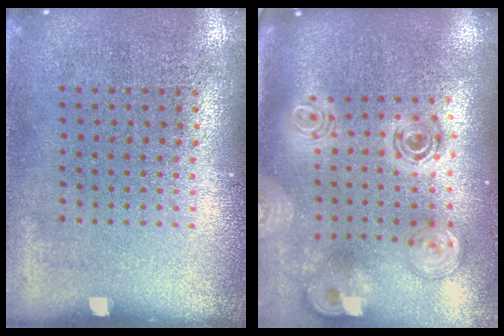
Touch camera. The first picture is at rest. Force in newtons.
{"total": 2.7, "press": 1.9, "slide": 1.9}